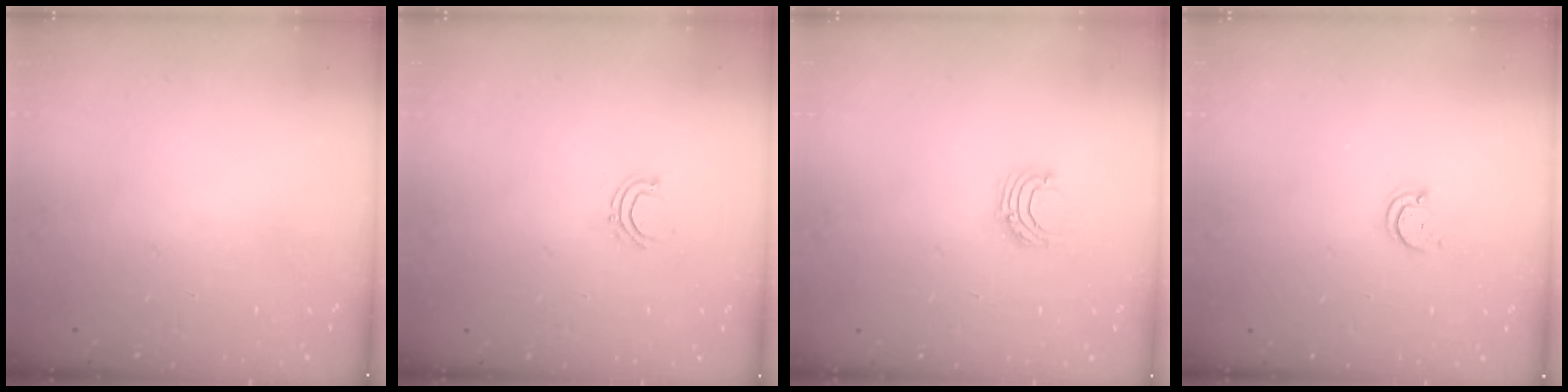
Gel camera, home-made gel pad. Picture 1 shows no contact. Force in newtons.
{"total": 5.0, "press": 4.9, "slide": 0.7}
{"total": 5.4, "press": 5.4, "slide": 0.6}
{"total": 2.8, "press": 2.7, "slide": 0.3}